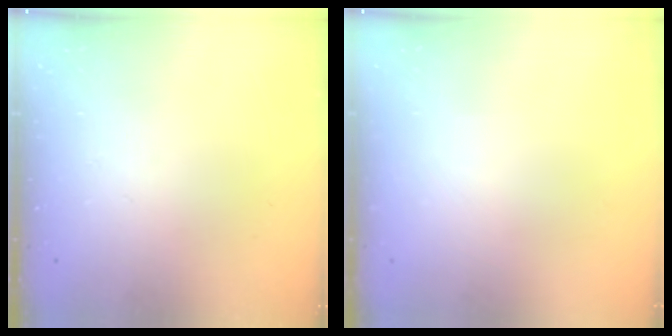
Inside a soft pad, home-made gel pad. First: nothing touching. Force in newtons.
{"total": 0.0}